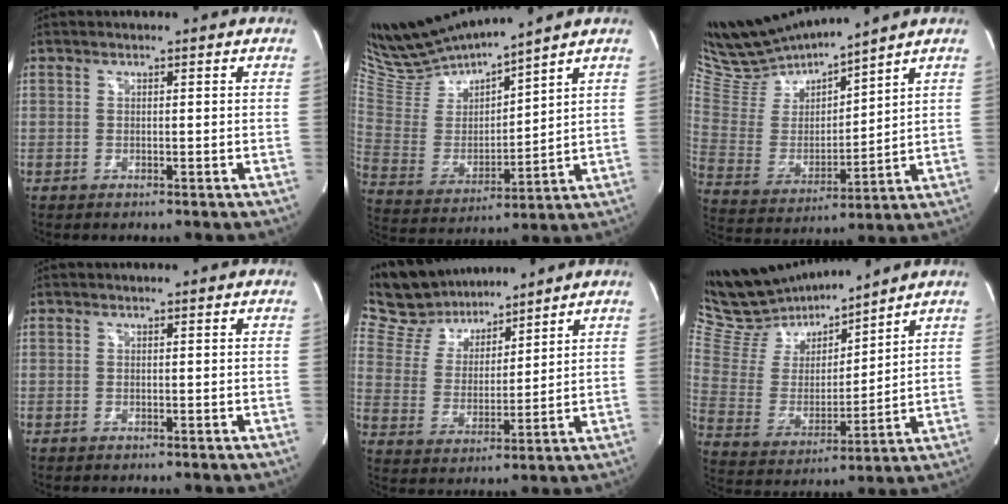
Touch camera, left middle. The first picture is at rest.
{"total": 13.8, "force": [13.2, 0.2, 4.0], "torque": [-0.087, -0.011, 0.270]}
{"total": 14.0, "force": [13.5, 0.8, 3.9], "torque": [-0.083, -0.010, 0.272]}
{"total": 0.0}
{"total": 13.1, "force": [11.9, 4.4, 3.4], "torque": [-0.074, 0.028, 0.224]}
{"total": 16.2, "force": [15.2, 3.5, 4.5], "torque": [-0.095, 0.004, 0.296]}